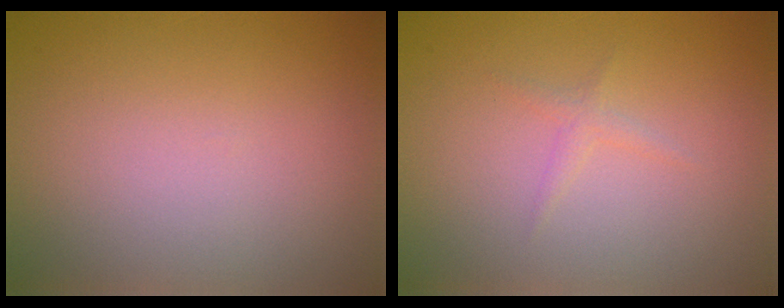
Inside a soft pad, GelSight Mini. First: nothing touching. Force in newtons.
{"total": 0.9, "press": 0.9, "slide": 0.1}